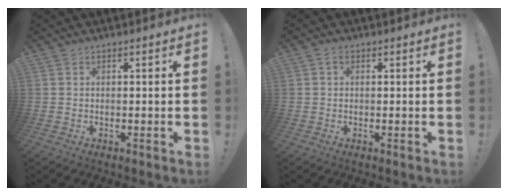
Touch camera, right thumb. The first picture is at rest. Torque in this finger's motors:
{"motor_torque": [-0.06, -0.17, -0.08, -0.08, -0.07]}